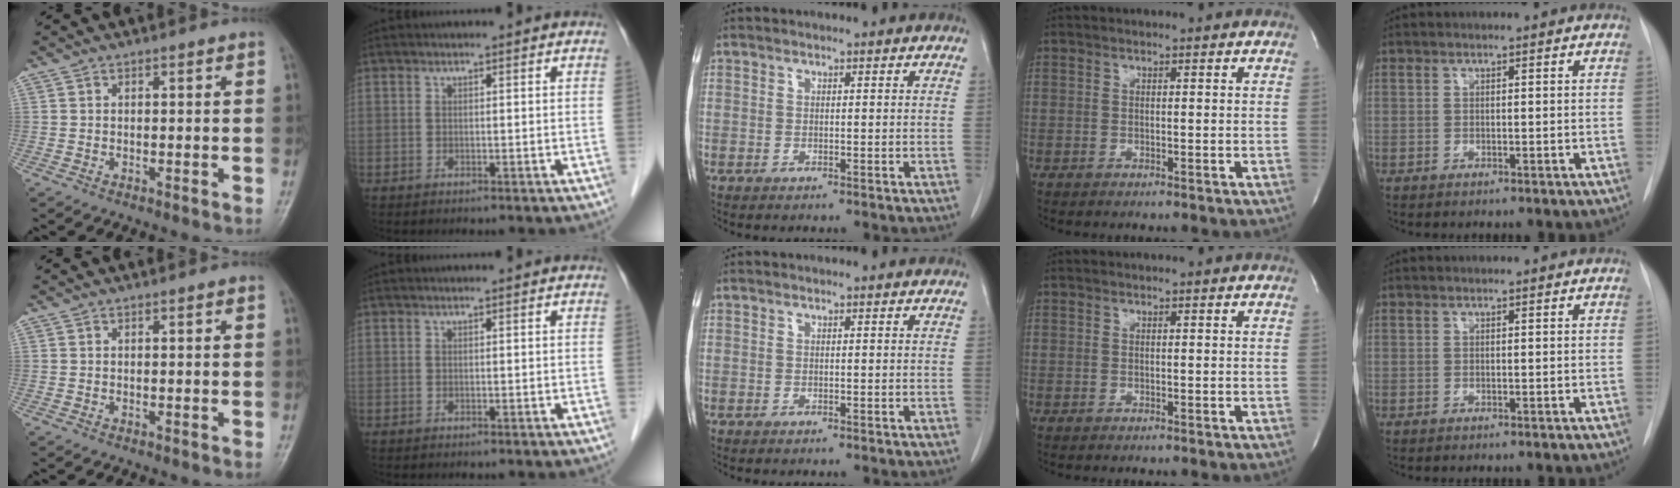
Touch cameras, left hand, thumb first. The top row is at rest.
{}